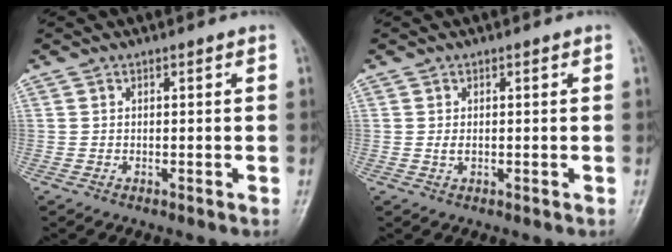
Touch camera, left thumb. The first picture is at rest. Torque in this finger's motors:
{"motor_torque": [-0.01, 0.03, 0.22, 0.07, 0.02]}